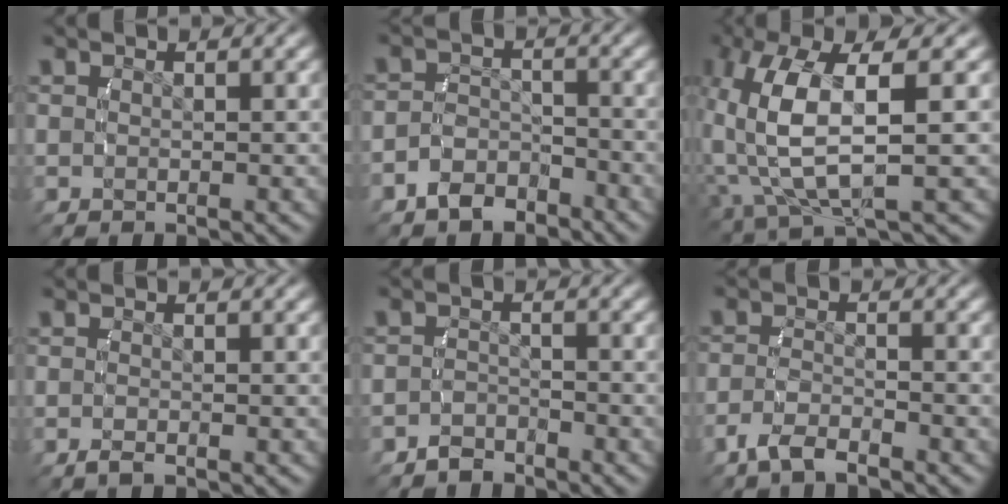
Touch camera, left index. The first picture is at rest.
{"total": 4.2, "force": [-3.1, 2.7, 1.3], "torque": [-0.024, -0.011, -0.053]}
{"total": 9.2, "force": [0.8, 4.8, 7.9], "torque": [-0.187, -0.010, 0.026]}
{"total": 1.0, "force": [-0.7, -0.4, 0.5], "torque": [-0.013, -0.002, -0.011]}
{"total": 2.3, "force": [-2.2, 0.8, 0.0], "torque": [-0.004, -0.012, -0.035]}
{"total": 2.6, "force": [-2.2, 0.5, 1.3], "torque": [-0.030, -0.006, -0.037]}